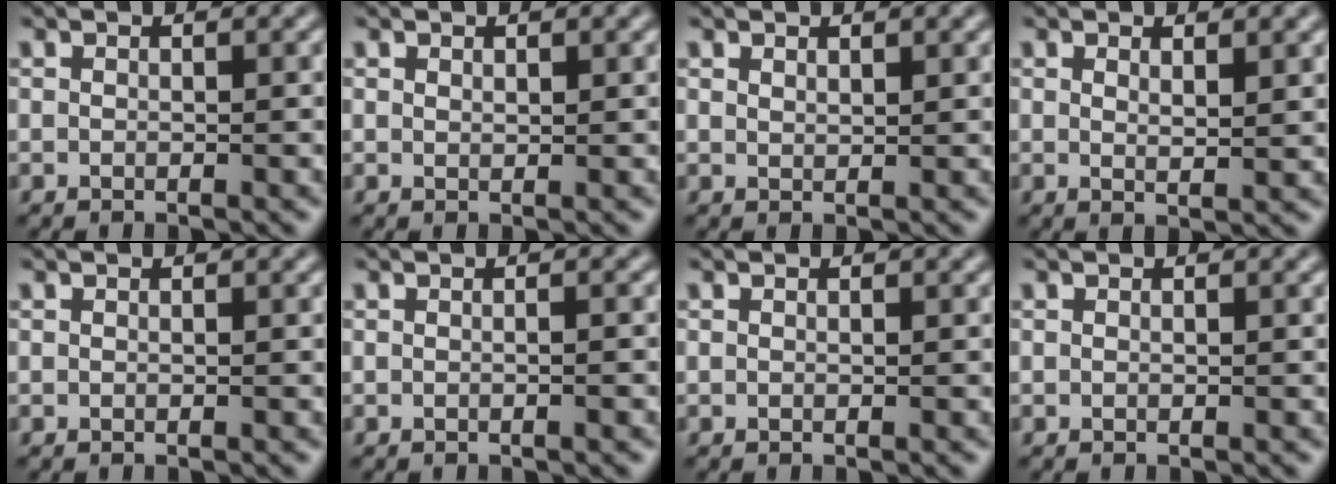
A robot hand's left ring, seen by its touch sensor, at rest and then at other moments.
{"total": 0.5, "force": [0.5, 0.2, 0.1], "torque": [-0.002, -0.003, 0.010]}
{"total": 0.8, "force": [0.8, 0.2, 0.3], "torque": [-0.005, -0.001, 0.016]}
{"total": 1.8, "force": [1.0, 0.4, 1.4], "torque": [-0.021, -0.004, 0.017]}
{"total": 0.0}
{"total": 1.2, "force": [-0.1, 0.4, 1.1], "torque": [-0.009, 0.000, -0.006]}
{"total": 0.0}
{"total": 0.0}